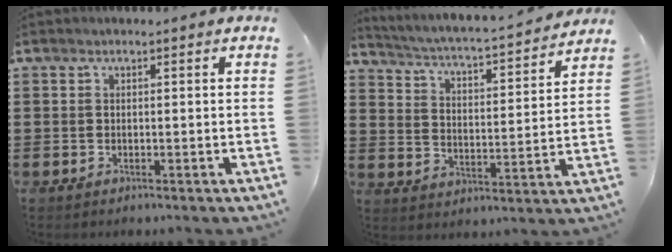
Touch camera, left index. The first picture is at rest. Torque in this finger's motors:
{"motor_torque": [2.14, 0.00, 0.30, 0.12]}